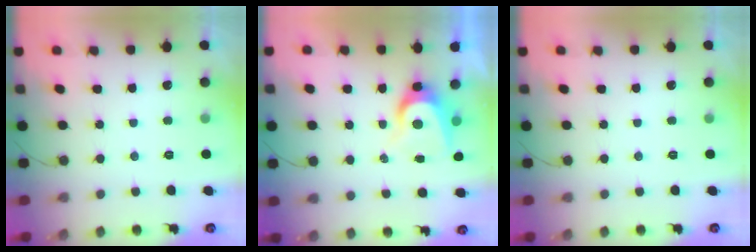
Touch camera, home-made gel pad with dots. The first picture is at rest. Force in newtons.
{"total": 7.2, "press": 7.2, "slide": 0.5}
{"total": 0.0}